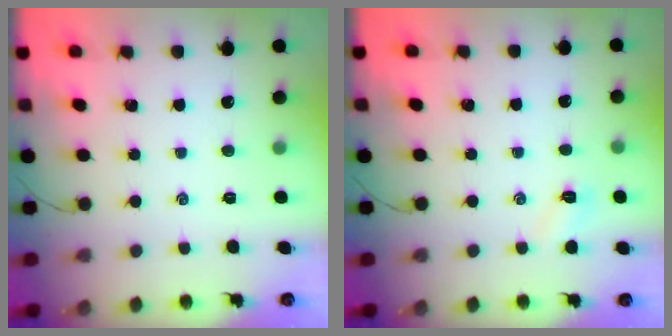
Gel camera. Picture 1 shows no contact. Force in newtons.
{"total": 3.2, "press": 3.1, "slide": 0.9}